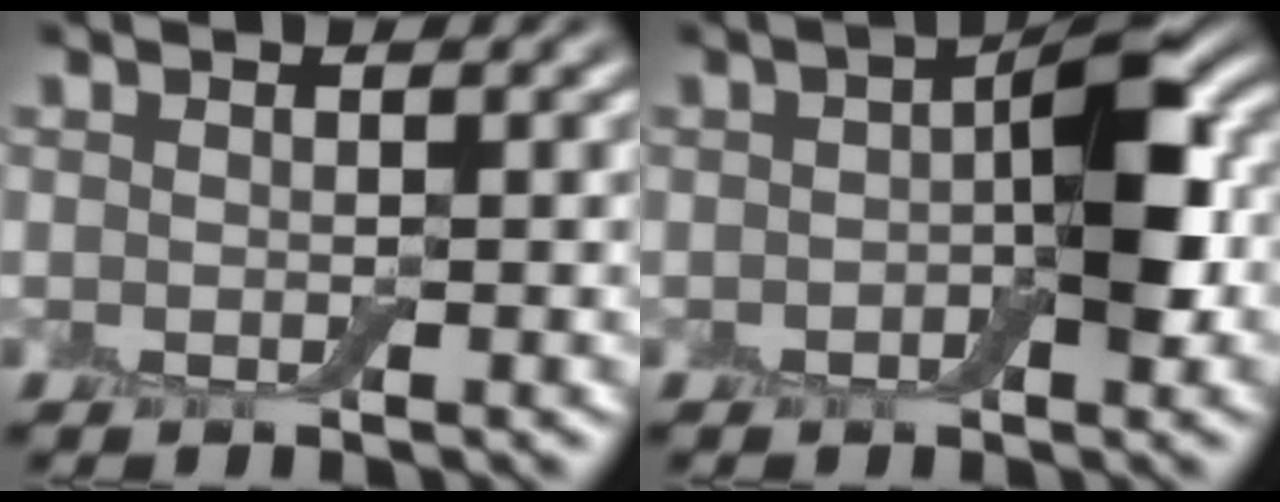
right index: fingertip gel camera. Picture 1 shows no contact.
{"total": 5.9, "force": [-0.1, 2.5, 5.3], "torque": [-0.076, 0.012, -0.008]}